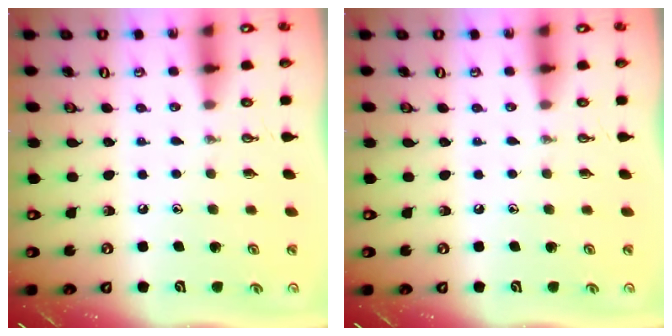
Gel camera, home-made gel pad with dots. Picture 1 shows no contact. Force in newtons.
{"total": 0.0}